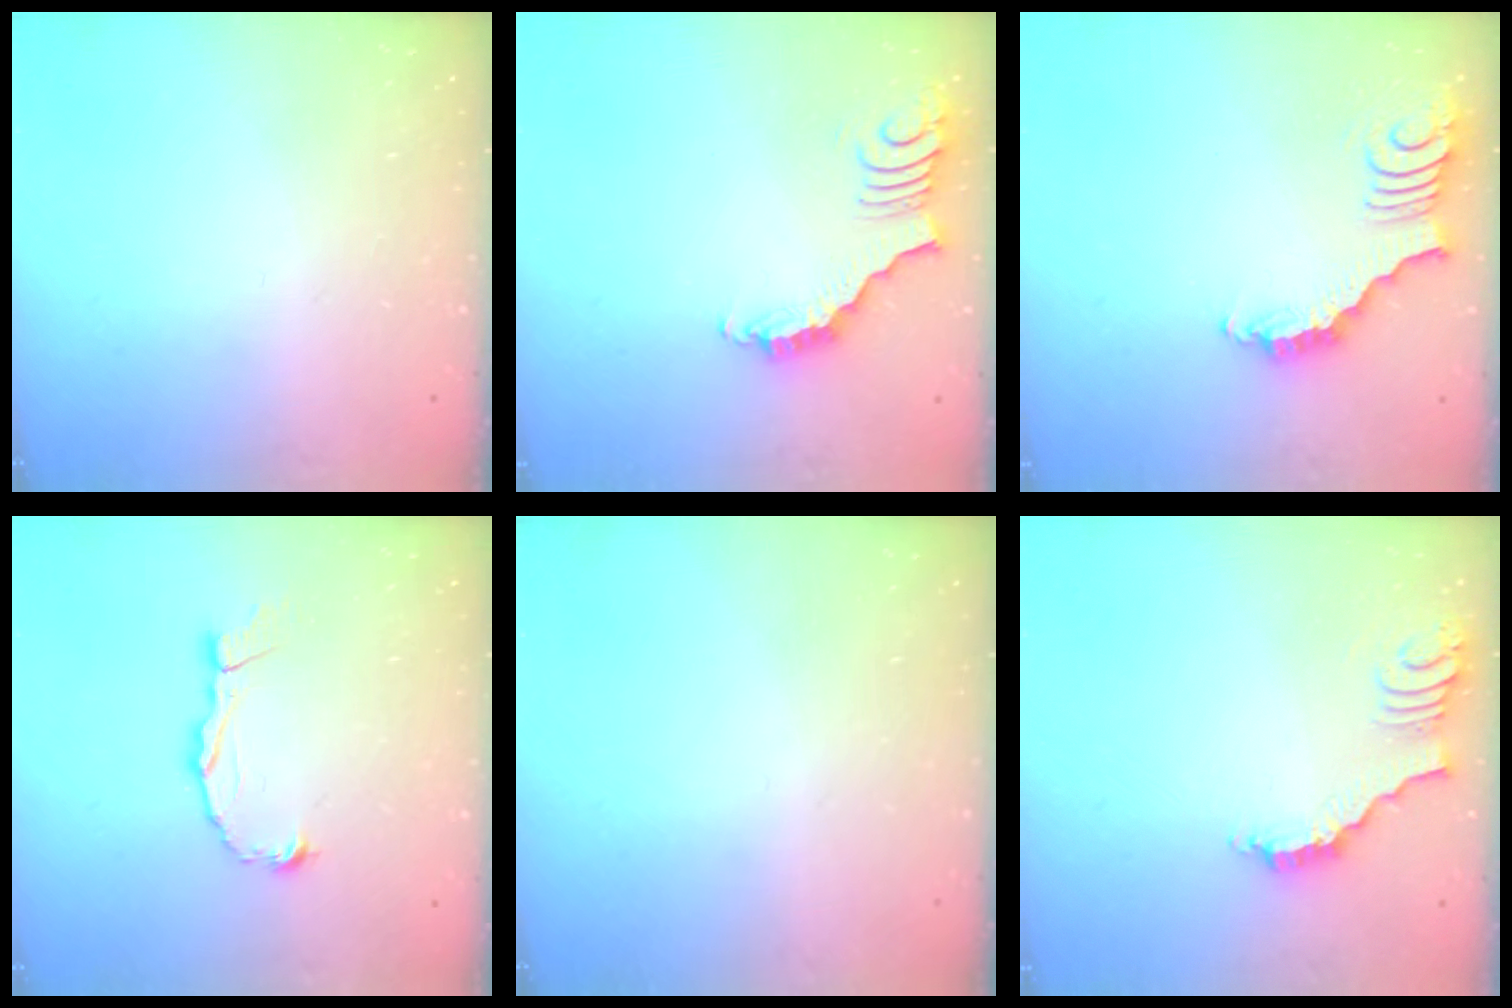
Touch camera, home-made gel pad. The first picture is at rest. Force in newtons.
{"total": 3.7, "press": 3.7, "slide": 0.7}
{"total": 3.4, "press": 3.4, "slide": 0.3}
{"total": 5.1, "press": 5.1, "slide": 0.3}
{"total": 0.0}
{"total": 3.3, "press": 3.3, "slide": 0.3}